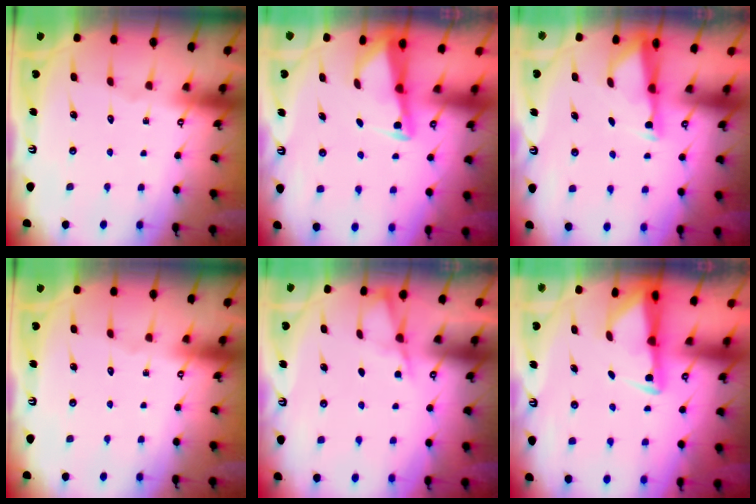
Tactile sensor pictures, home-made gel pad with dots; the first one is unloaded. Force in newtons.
{"total": 2.8, "press": 2.8, "slide": 0.2}
{"total": 2.9, "press": 2.9, "slide": 0.6}
{"total": 0.0}
{"total": 2.2, "press": 2.1, "slide": 0.4}
{"total": 3.0, "press": 2.9, "slide": 0.5}